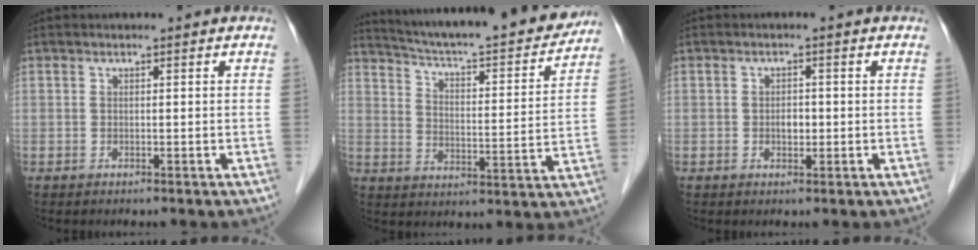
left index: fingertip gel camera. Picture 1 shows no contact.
{"total": 23.2, "force": [21.0, 2.5, 9.6], "torque": [-0.153, -0.025, 0.285]}
{"total": 1.8, "force": [-0.3, 1.1, 1.4], "torque": [-0.023, 0.003, -0.004]}